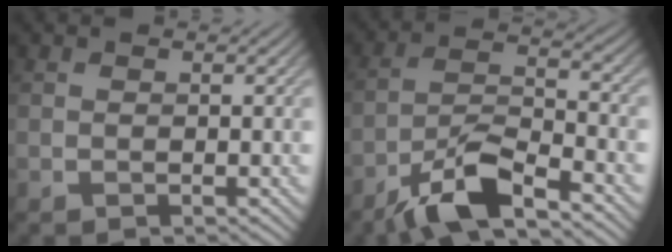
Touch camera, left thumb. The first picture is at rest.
{"total": 8.9, "force": [-6.4, 2.1, 5.9], "torque": [-0.111, 0.003, -0.128]}